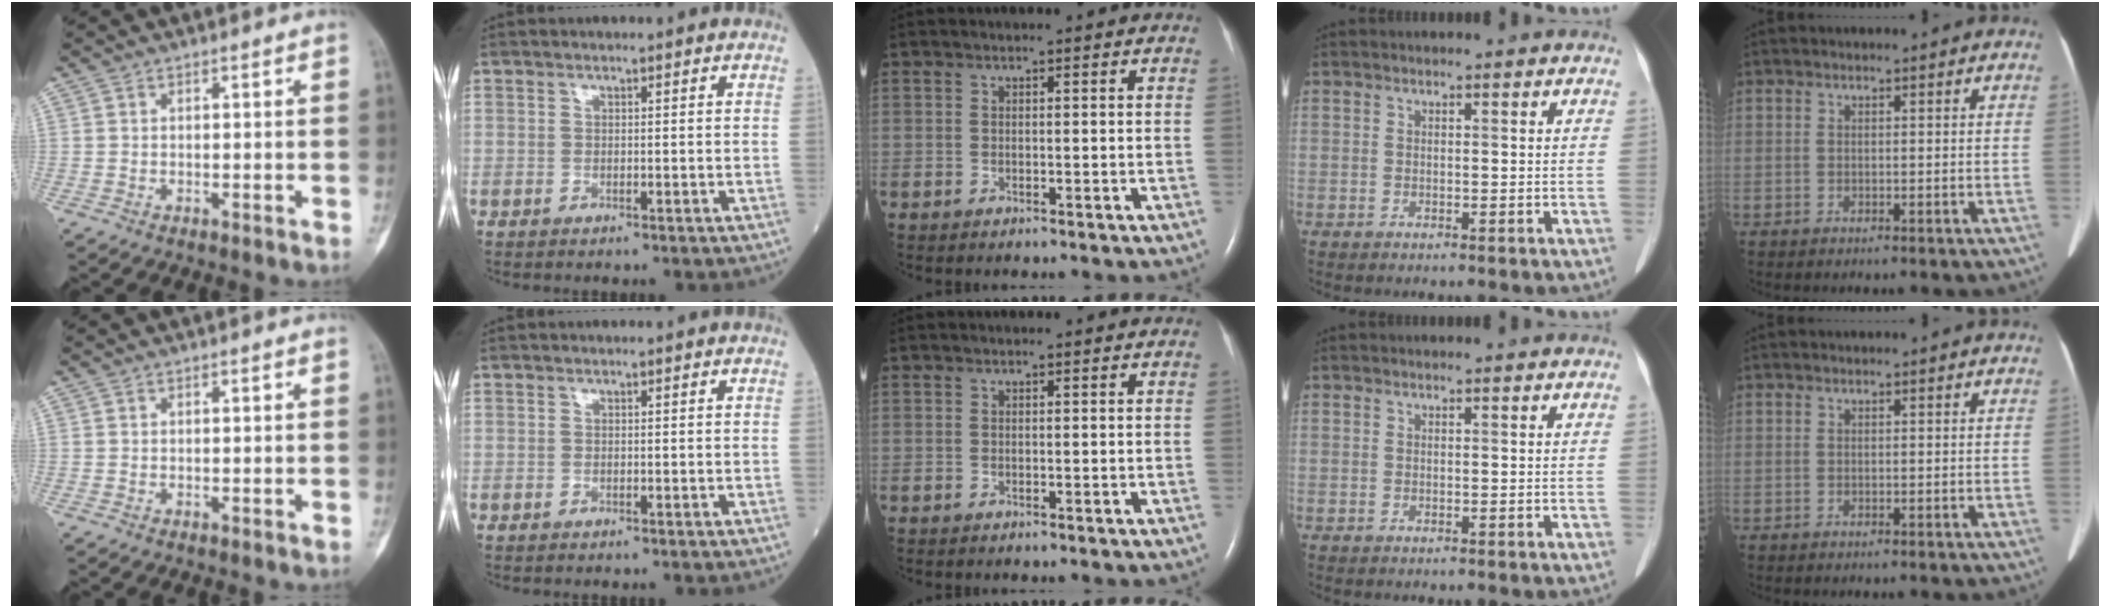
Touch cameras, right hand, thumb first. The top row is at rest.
{}